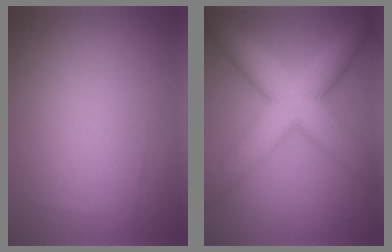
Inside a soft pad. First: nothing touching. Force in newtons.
{"total": 8.9, "press": 8.9, "slide": 0.3}